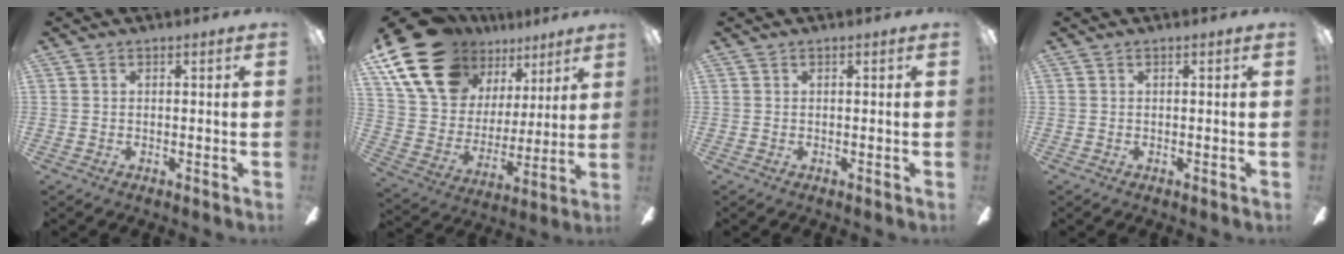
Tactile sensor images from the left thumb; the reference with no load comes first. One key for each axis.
{"total": 20.5, "fx": 13.0, "fy": 12.6, "fz": 9.7, "tx": -0.190, "ty": -0.069, "tz": 0.246}
{"total": 0.0}
{"total": 0.0}